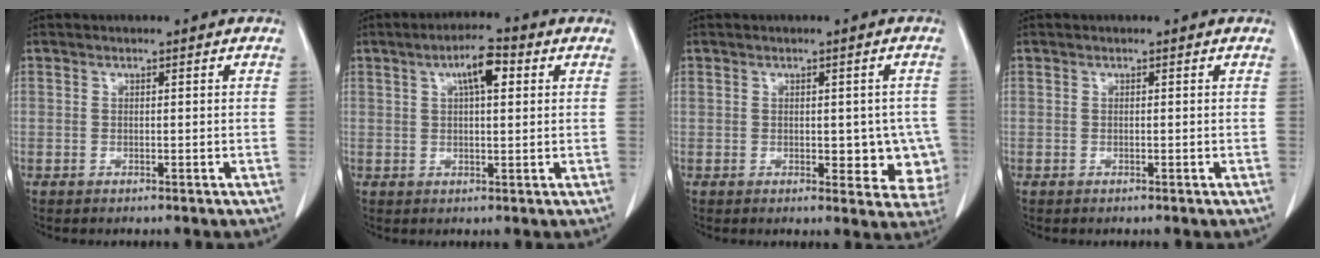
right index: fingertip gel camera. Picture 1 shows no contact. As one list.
[{"total": 5.6, "force": [2.1, 1.3, 5.0], "torque": [-0.089, 0.013, 0.033]}, {"total": 8.3, "force": [-0.4, 4.4, 7.1], "torque": [-0.075, 0.012, 0.008]}, {"total": 0.0}]